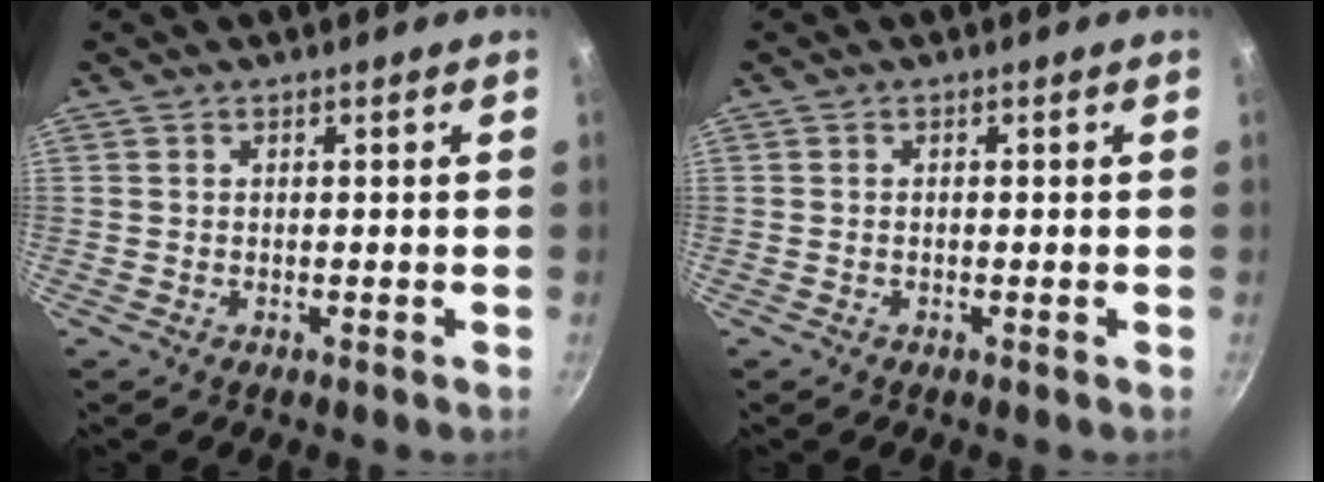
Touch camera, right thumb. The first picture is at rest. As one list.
[{"total": 0.0}]